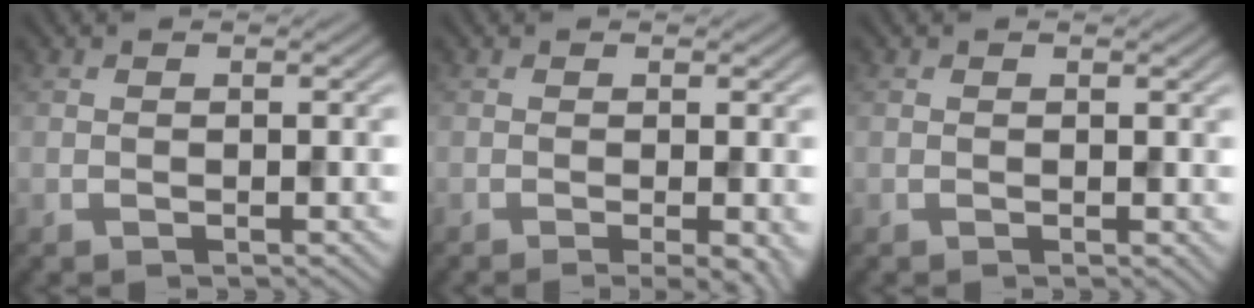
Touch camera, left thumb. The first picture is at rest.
{"total": 3.5, "force": [-1.0, 0.7, 3.2], "torque": [-0.043, -0.006, -0.017]}
{"total": 0.6, "force": [0.2, 0.4, 0.4], "torque": [0.000, -0.003, 0.003]}